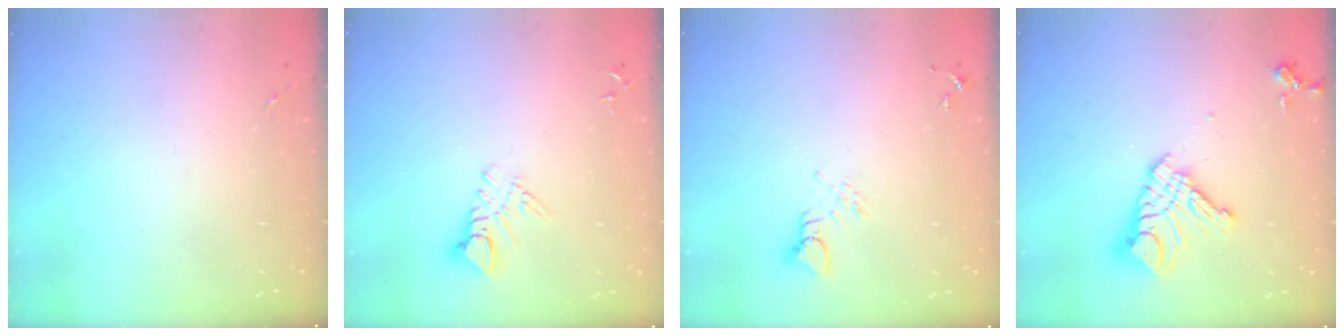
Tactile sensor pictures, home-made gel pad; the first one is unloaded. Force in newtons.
{"total": 7.5, "press": 7.5, "slide": 0.7}
{"total": 4.1, "press": 4.1, "slide": 0.4}
{"total": 15.7, "press": 15.6, "slide": 1.8}